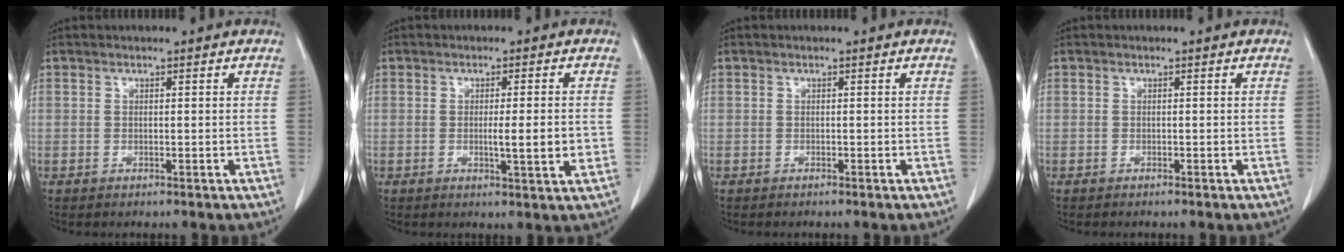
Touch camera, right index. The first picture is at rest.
{"total": 4.8, "force": [-0.7, 0.4, 4.7], "torque": [-0.072, -0.005, -0.008]}
{"total": 0.0}
{"total": 0.0}